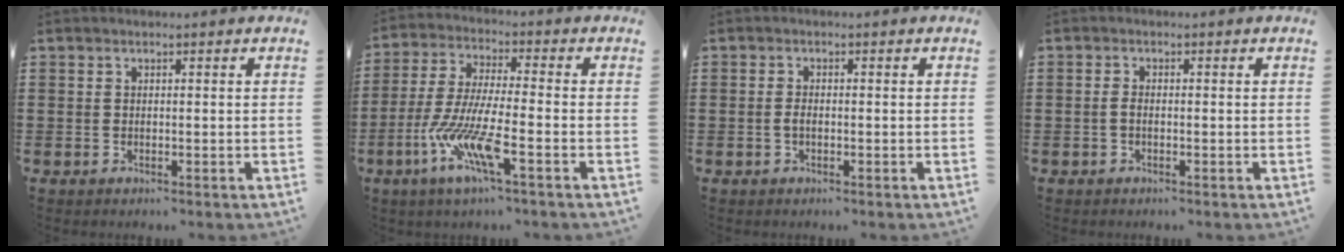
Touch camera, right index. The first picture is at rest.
{"total": 10.4, "force": [-5.1, 1.8, 8.9], "torque": [-0.209, -0.011, -0.103]}
{"total": 1.4, "force": [-0.4, 0.4, 1.2], "torque": [-0.033, -0.007, -0.010]}
{"total": 1.2, "force": [-0.5, 0.3, 1.0], "torque": [-0.030, -0.008, -0.010]}